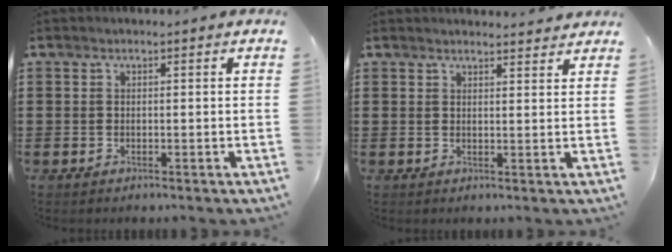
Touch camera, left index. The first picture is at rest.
{"total": 2.1, "force": [2.1, 0.1, 0.2], "torque": [-0.009, -0.003, 0.040]}